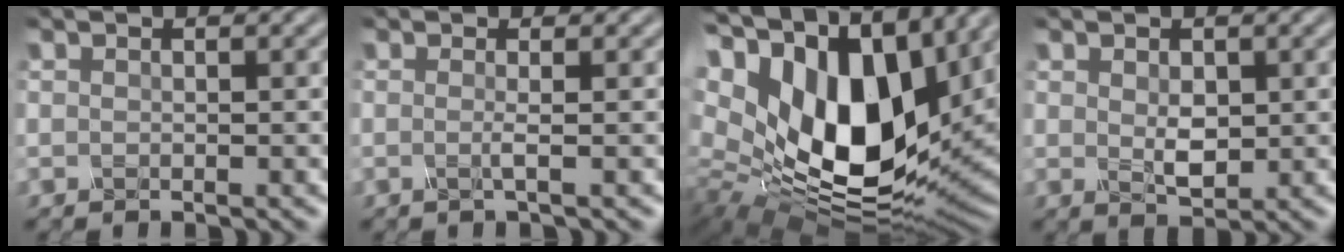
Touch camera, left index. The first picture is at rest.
{"total": 1.0, "force": [-0.1, 0.2, 1.0], "torque": [-0.016, -0.001, -0.007]}
{"total": 18.0, "force": [5.4, 10.5, 13.6], "torque": [-0.270, 0.010, 0.099]}
{"total": 2.0, "force": [0.3, 1.3, 1.6], "torque": [-0.033, 0.000, 0.010]}